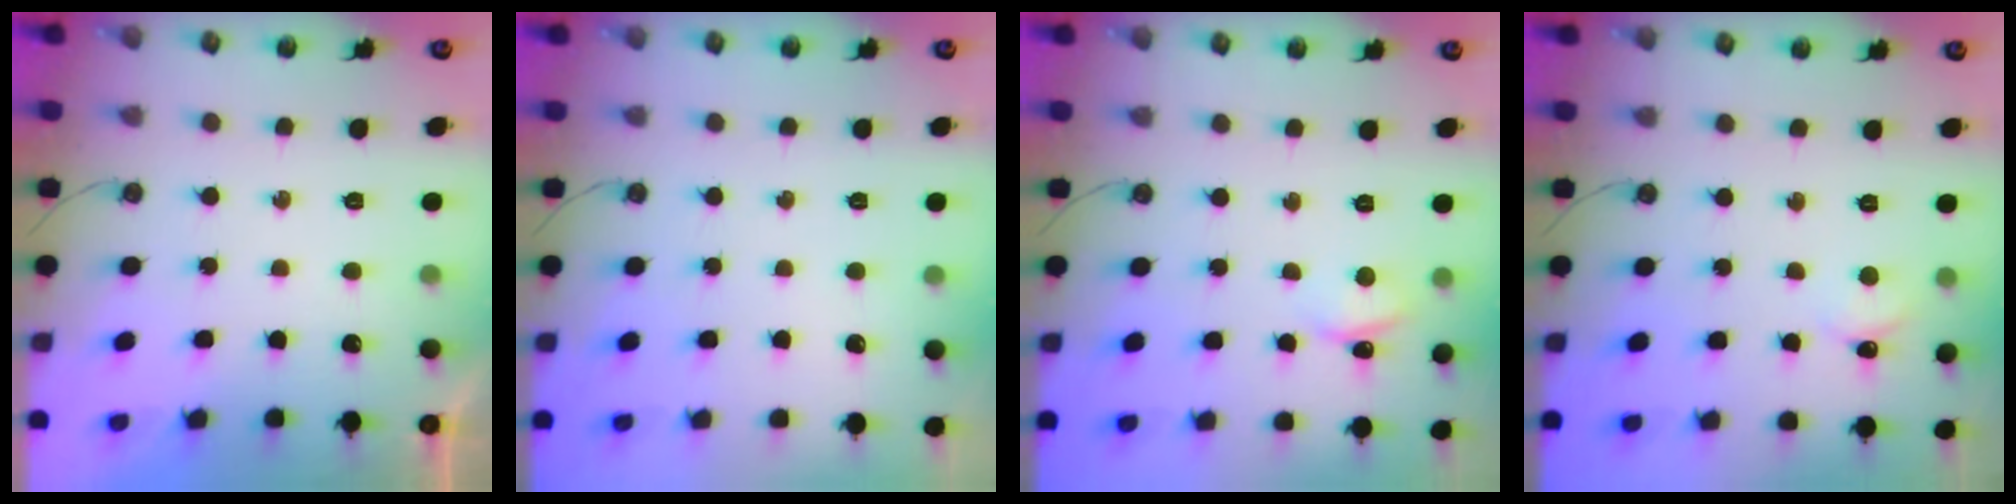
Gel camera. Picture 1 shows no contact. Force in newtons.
{"total": 0.0}
{"total": 3.7, "press": 3.7, "slide": 0.5}
{"total": 2.4, "press": 2.4, "slide": 0.3}